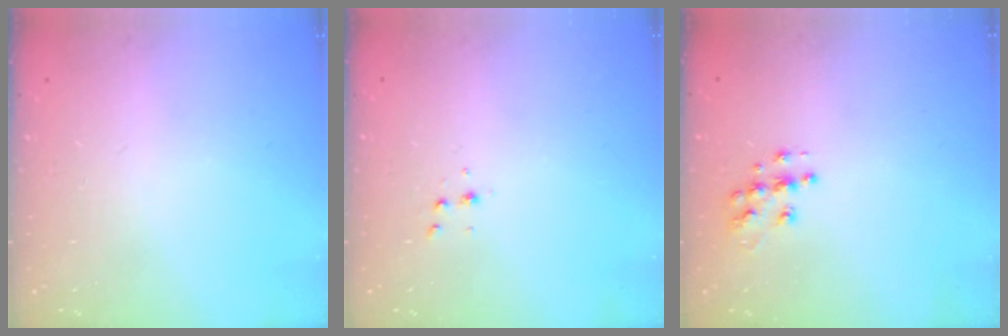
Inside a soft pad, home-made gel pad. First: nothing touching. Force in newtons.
{"total": 3.6, "press": 3.4, "slide": 1.0}
{"total": 9.2, "press": 9.2, "slide": 0.5}